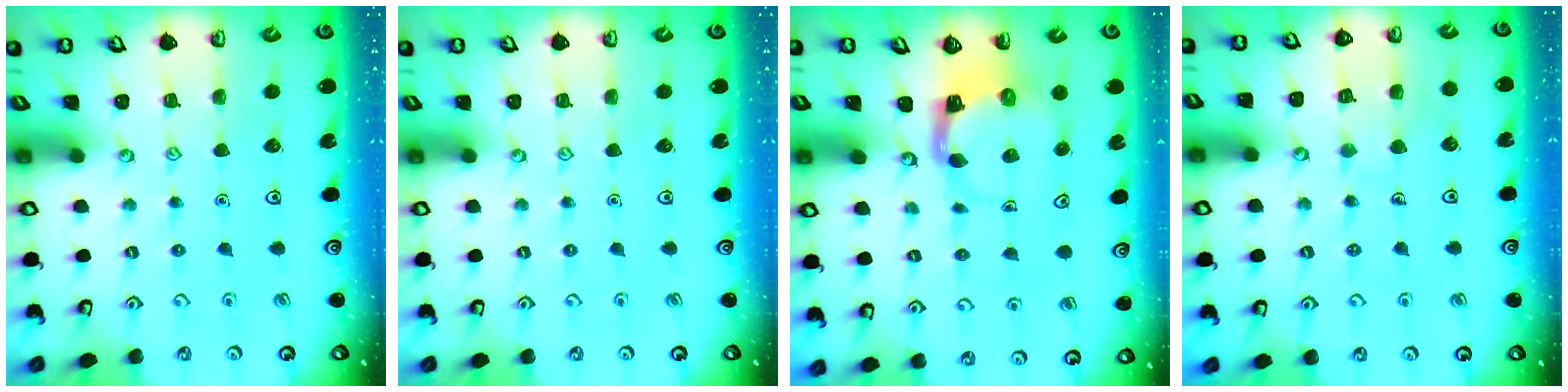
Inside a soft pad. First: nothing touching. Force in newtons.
{"total": 0.0}
{"total": 3.8, "press": 3.7, "slide": 0.7}
{"total": 6.6, "press": 6.6, "slide": 0.5}